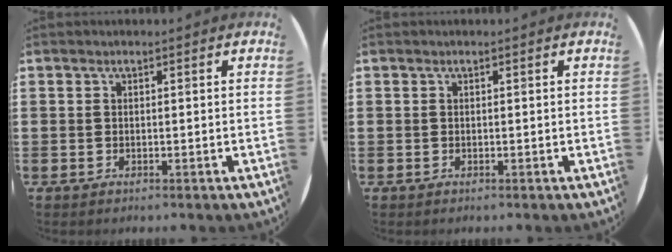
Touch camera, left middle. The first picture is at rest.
{"total": 0.0}